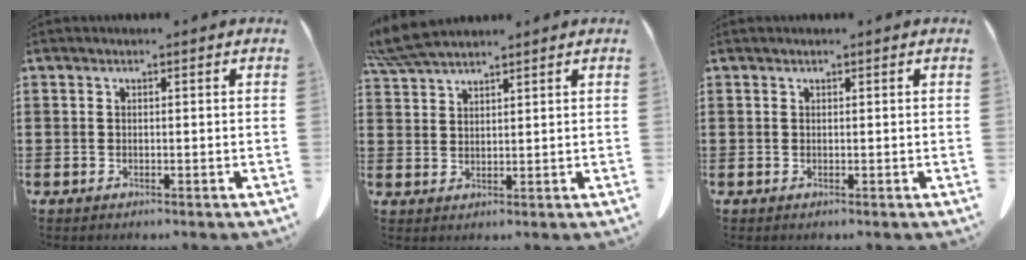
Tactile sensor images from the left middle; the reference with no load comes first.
{"total": 5.3, "force": [4.8, 0.6, 2.3], "torque": [-0.060, -0.011, 0.092]}
{"total": 0.0}